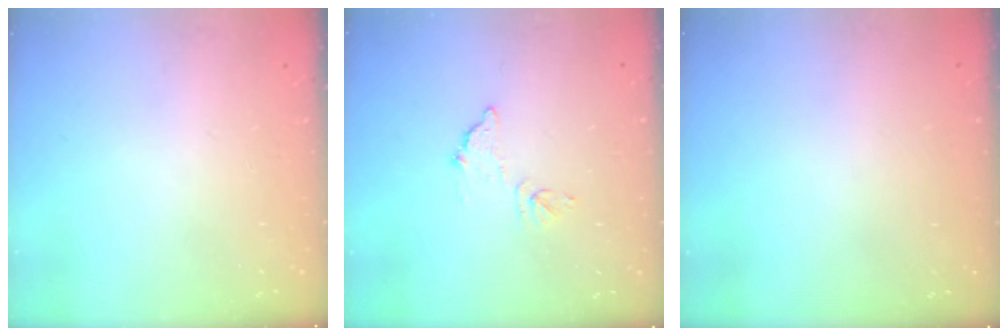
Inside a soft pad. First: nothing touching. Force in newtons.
{"total": 8.5, "press": 8.5, "slide": 0.5}
{"total": 3.0, "press": 3.0, "slide": 0.1}